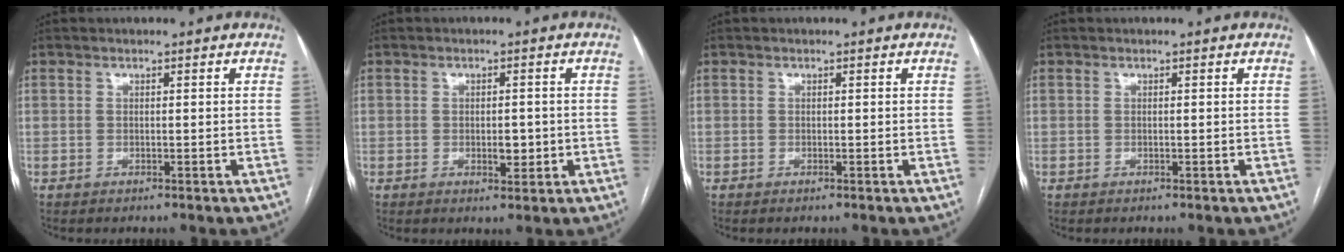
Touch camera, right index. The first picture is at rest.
{"total": 2.8, "force": [-0.6, 1.2, 2.4], "torque": [-0.038, 0.001, -0.005]}
{"total": 0.0}
{"total": 0.0}